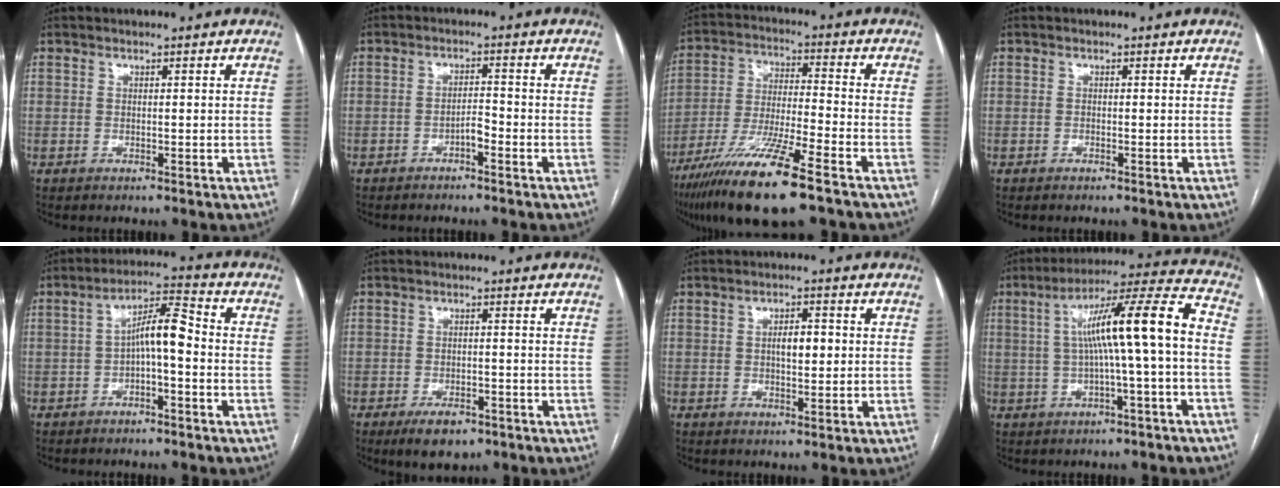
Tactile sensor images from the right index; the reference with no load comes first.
{"total": 2.3, "force": [-1.5, 0.5, 1.7], "torque": [-0.026, 0.004, -0.027]}
{"total": 15.9, "force": [-10.1, 1.1, 12.2], "torque": [-0.247, -0.043, -0.186]}
{"total": 0.0}
{"total": 6.8, "force": [-1.0, 1.5, 6.6], "torque": [-0.115, 0.029, -0.019]}
{"total": 5.3, "force": [-3.4, 2.4, 3.2], "torque": [-0.056, -0.002, -0.049]}
{"total": 3.8, "force": [0.2, 1.4, 3.5], "torque": [-0.057, 0.006, 0.005]}
{"total": 13.2, "force": [-0.2, -0.1, 13.2], "torque": [-0.209, 0.034, -0.005]}